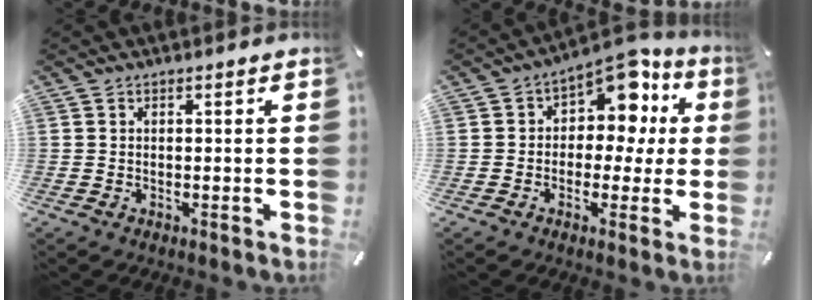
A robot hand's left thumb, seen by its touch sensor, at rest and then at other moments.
{"total": 11.2, "force": [5.4, 7.3, 6.6], "torque": [-0.085, -0.043, 0.095]}